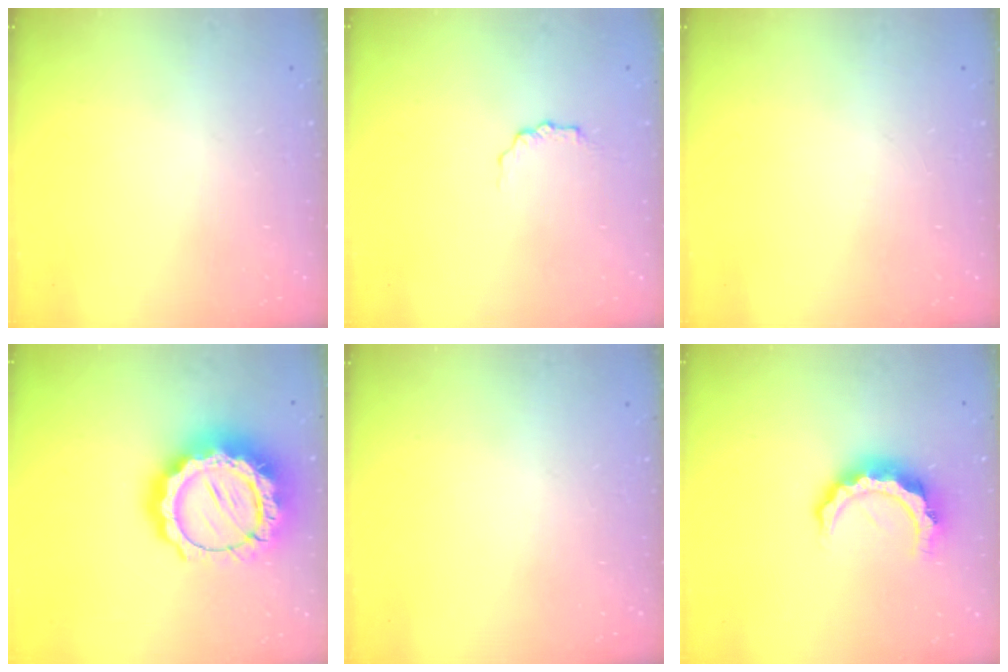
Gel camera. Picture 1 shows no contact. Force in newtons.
{"total": 2.9, "press": 2.8, "slide": 0.5}
{"total": 0.0}
{"total": 22.9, "press": 22.8, "slide": 2.0}
{"total": 0.0}
{"total": 9.2, "press": 9.2, "slide": 1.2}